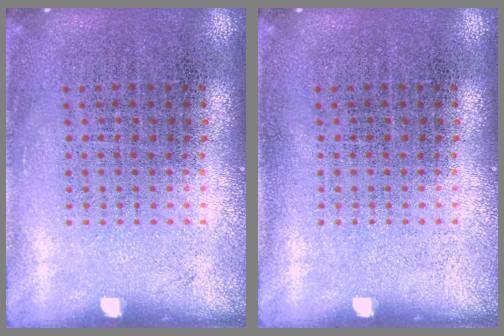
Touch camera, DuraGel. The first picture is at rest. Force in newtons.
{"total": 0.0}